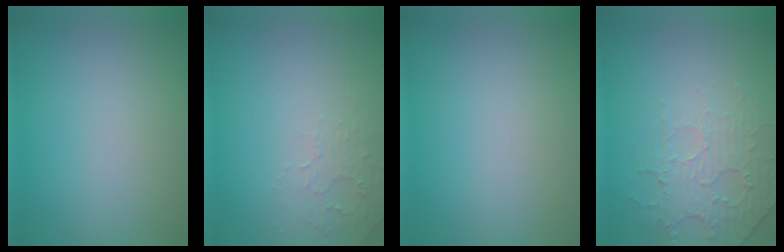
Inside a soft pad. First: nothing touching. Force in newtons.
{"total": 1.6, "press": 1.6, "slide": 0.4}
{"total": 0.0}
{"total": 2.3, "press": 1.5, "slide": 1.7}